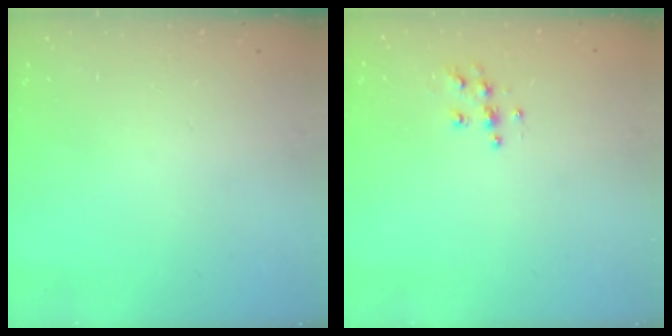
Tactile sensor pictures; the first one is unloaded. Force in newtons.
{"total": 6.6, "press": 6.6, "slide": 0.3}